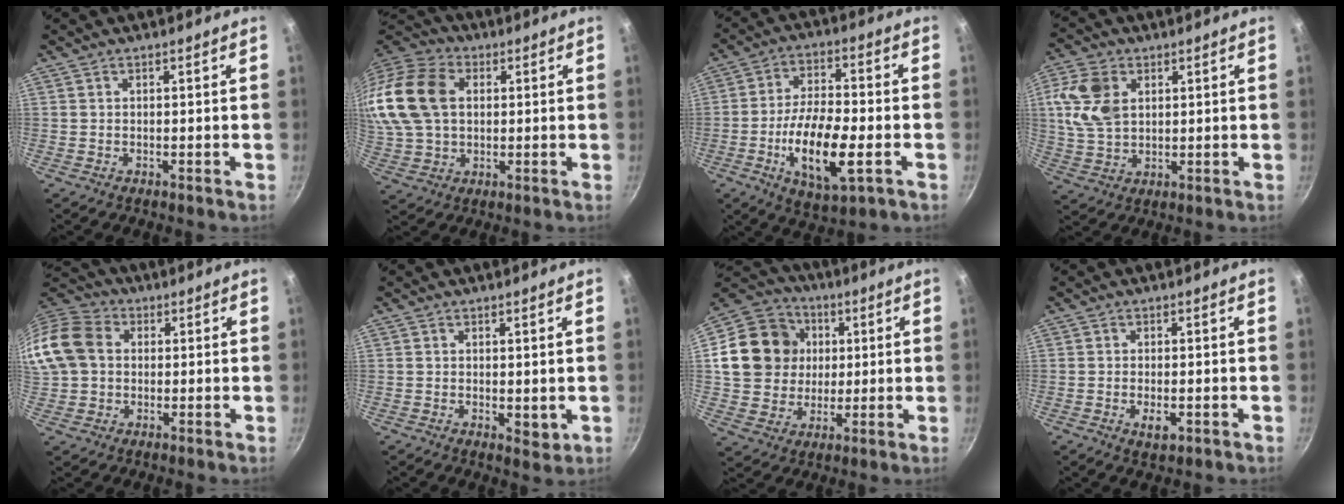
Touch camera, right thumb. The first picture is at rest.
{"total": 21.0, "force": [4.0, 15.2, 13.9], "torque": [-0.294, 0.025, 0.069]}
{"total": 14.8, "force": [-4.3, 5.6, 13.0], "torque": [-0.233, 0.013, -0.077]}
{"total": 10.4, "force": [2.9, 7.1, 7.0], "torque": [-0.130, -0.003, 0.056]}
{"total": 15.9, "force": [1.9, 12.8, 9.1], "torque": [-0.183, 0.033, 0.021]}
{"total": 2.7, "force": [0.3, 1.6, 2.1], "torque": [-0.030, -0.008, 0.006]}
{"total": 16.9, "force": [2.9, 14.9, 7.3], "torque": [-0.115, 0.016, 0.050]}
{"total": 3.0, "force": [-0.8, 1.4, 2.5], "torque": [-0.044, -0.003, -0.012]}